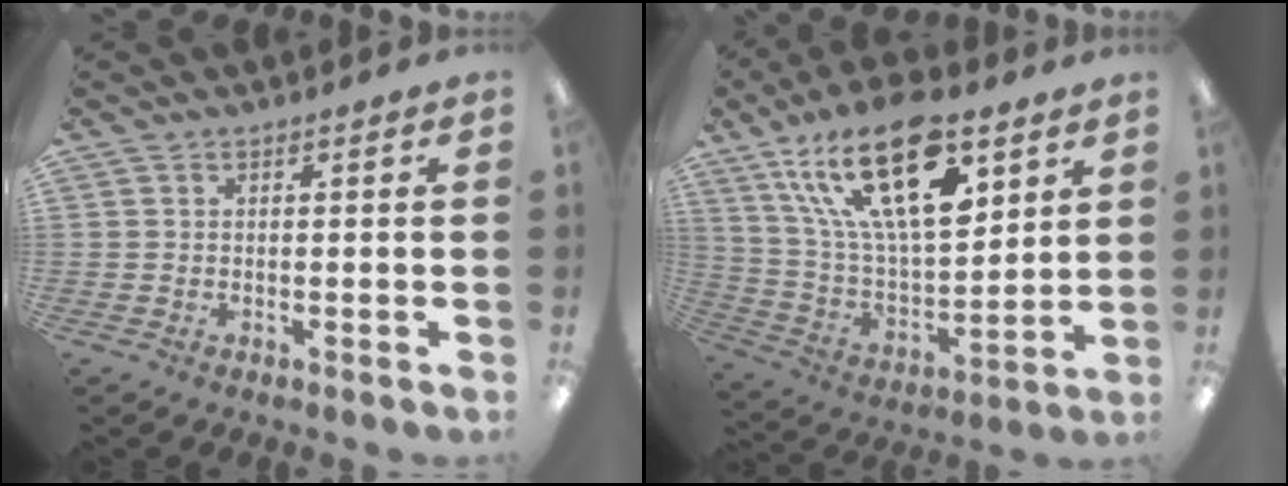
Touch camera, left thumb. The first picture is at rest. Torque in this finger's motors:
{"motor_torque": [2.53, 2.48, 1.38, -1.39, 0.63]}